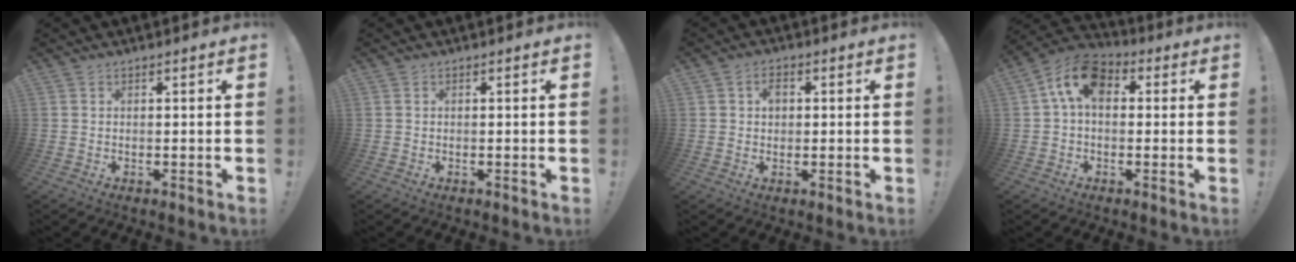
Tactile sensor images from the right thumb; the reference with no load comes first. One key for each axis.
{"total": 0.0}
{"total": 2.8, "fx": 0.7, "fy": 2.2, "fz": 1.6, "tx": -0.009, "ty": 0.001, "tz": 0.005}
{"total": 10.8, "fx": 2.7, "fy": 6.8, "fz": 8.0, "tx": -0.145, "ty": 0.009, "tz": 0.054}